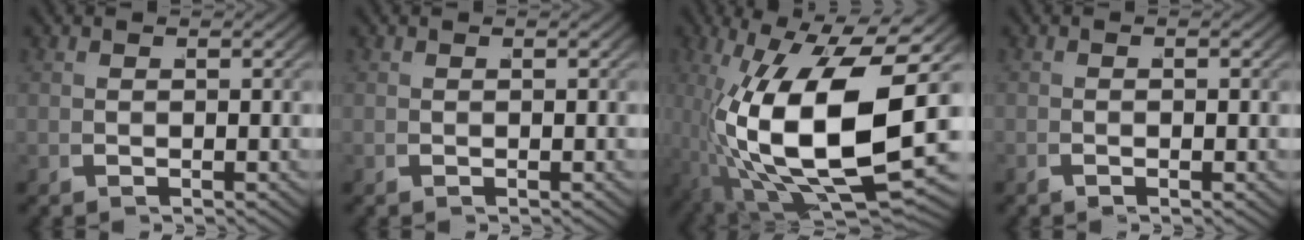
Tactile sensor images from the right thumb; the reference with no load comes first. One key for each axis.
{"total": 0.0}
{"total": 18.1, "fx": -1.9, "fy": 9.4, "fz": 15.4, "tx": -0.304, "ty": -0.069, "tz": 0.007}
{"total": 0.7, "fx": -0.7, "fy": -0.3, "fz": 0.0, "tx": 0.011, "ty": 0.003, "tz": -0.023}